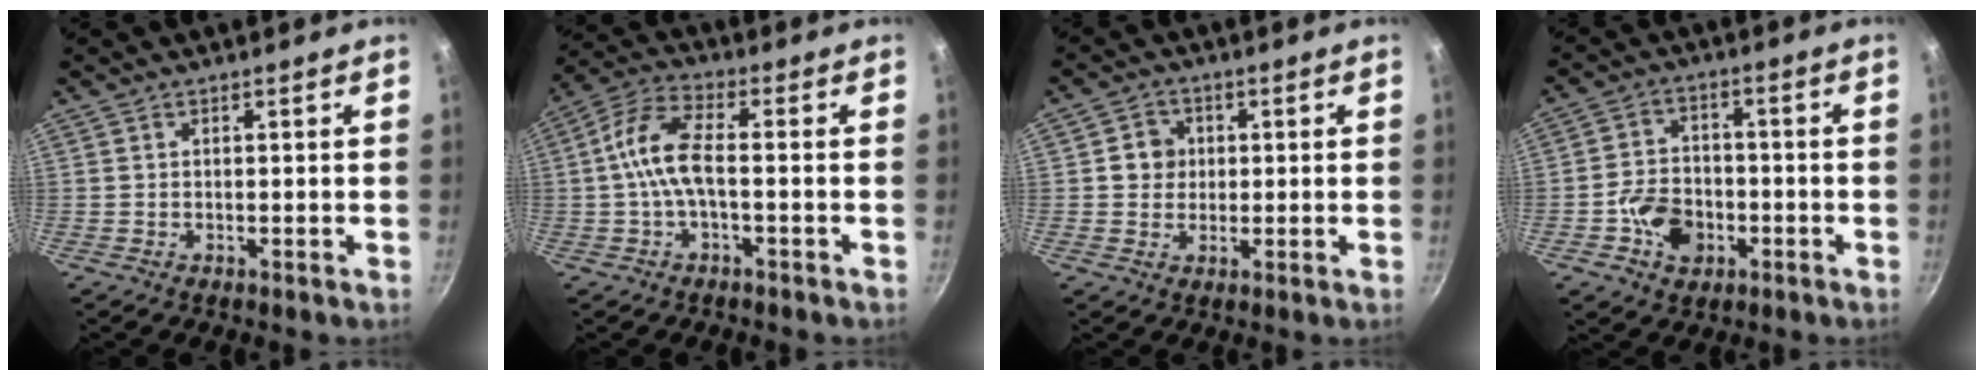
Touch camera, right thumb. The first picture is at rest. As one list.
[{"total": 8.6, "force": [-1.3, 3.6, 7.7], "torque": [-0.168, 0.032, -0.038]}, {"total": 4.7, "force": [0.6, 4.4, 1.6], "torque": [0.006, 0.004, 0.003]}, {"total": 8.7, "force": [-3.1, 6.6, 4.8], "torque": [-0.065, 0.027, -0.057]}]